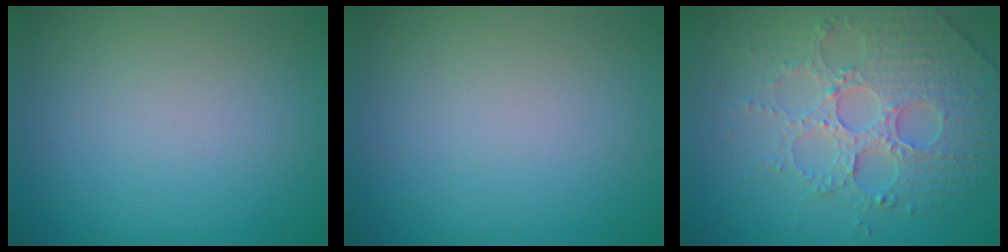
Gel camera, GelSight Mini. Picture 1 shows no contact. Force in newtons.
{"total": 0.0}
{"total": 4.7, "press": 4.5, "slide": 1.1}